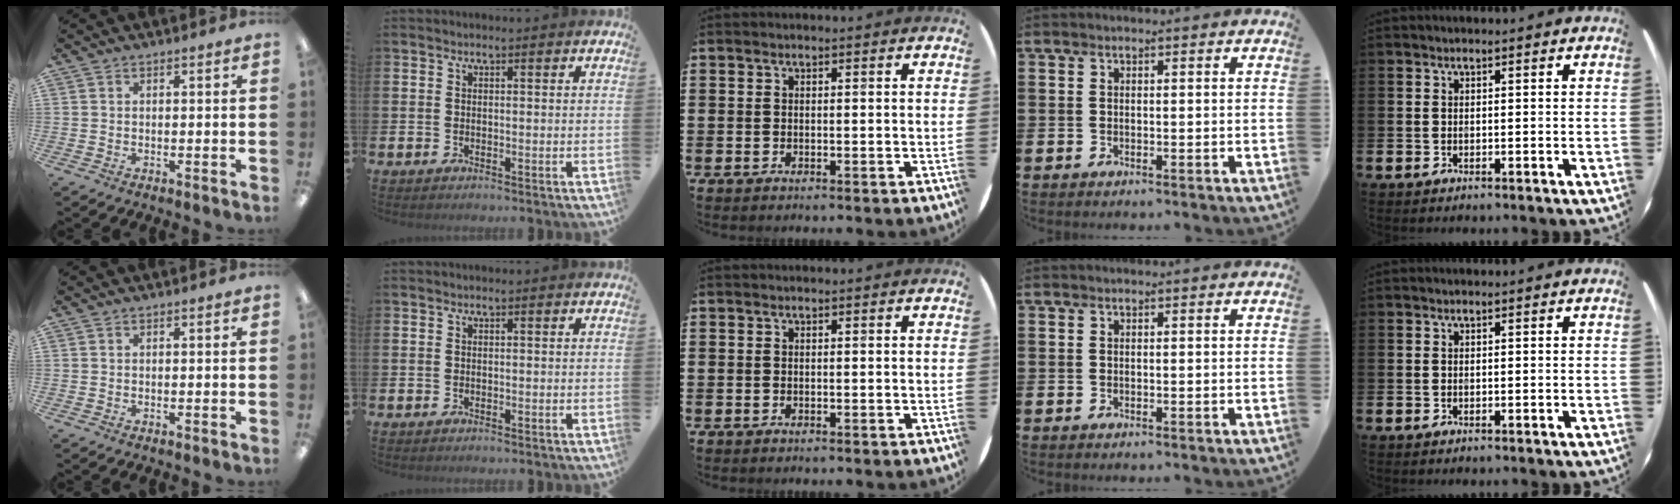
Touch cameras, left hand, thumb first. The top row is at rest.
{}